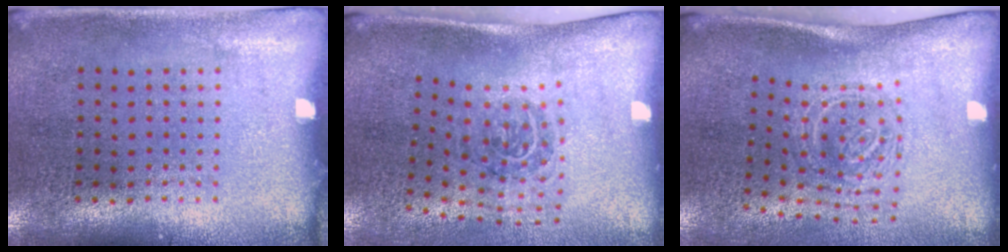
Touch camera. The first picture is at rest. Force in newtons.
{"total": 2.0, "press": 1.2, "slide": 1.6}
{"total": 1.9, "press": 1.3, "slide": 1.4}